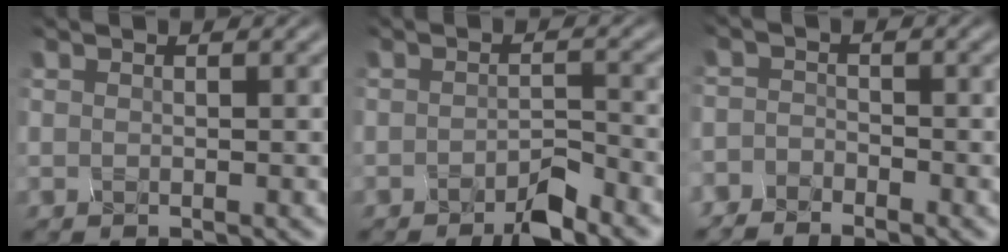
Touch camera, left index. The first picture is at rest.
{"total": 2.8, "force": [-2.7, -0.3, 0.8], "torque": [-0.027, 0.000, -0.030]}
{"total": 3.2, "force": [-3.0, -0.3, -1.1], "torque": [0.005, 0.001, -0.042]}